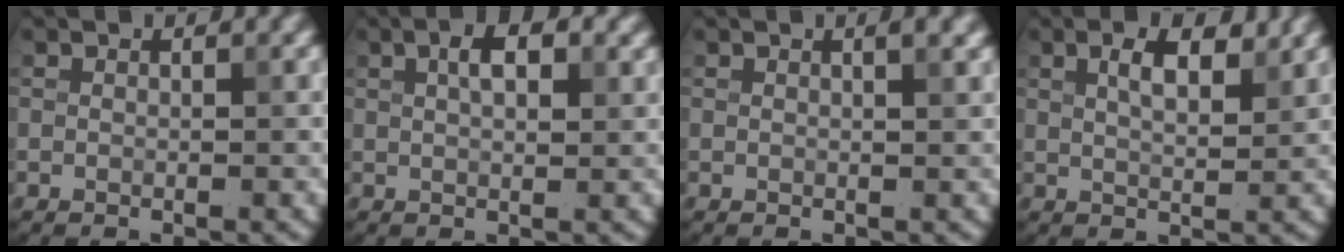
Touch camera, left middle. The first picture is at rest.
{"total": 3.1, "force": [1.2, 1.4, 2.5], "torque": [-0.043, 0.007, 0.021]}
{"total": 1.6, "force": [0.9, 0.5, 1.3], "torque": [-0.011, 0.002, 0.007]}
{"total": 3.5, "force": [1.8, 1.2, 2.8], "torque": [-0.052, 0.003, 0.033]}